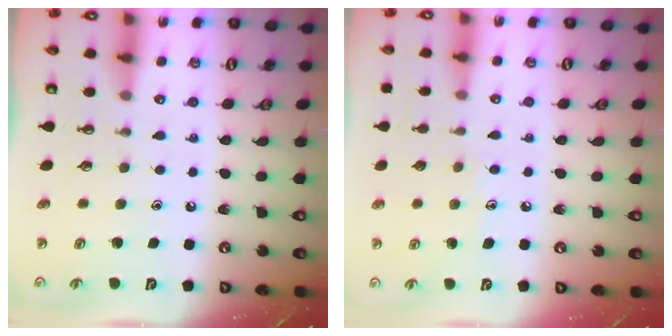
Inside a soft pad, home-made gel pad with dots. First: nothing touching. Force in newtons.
{"total": 5.2, "press": 5.1, "slide": 0.5}